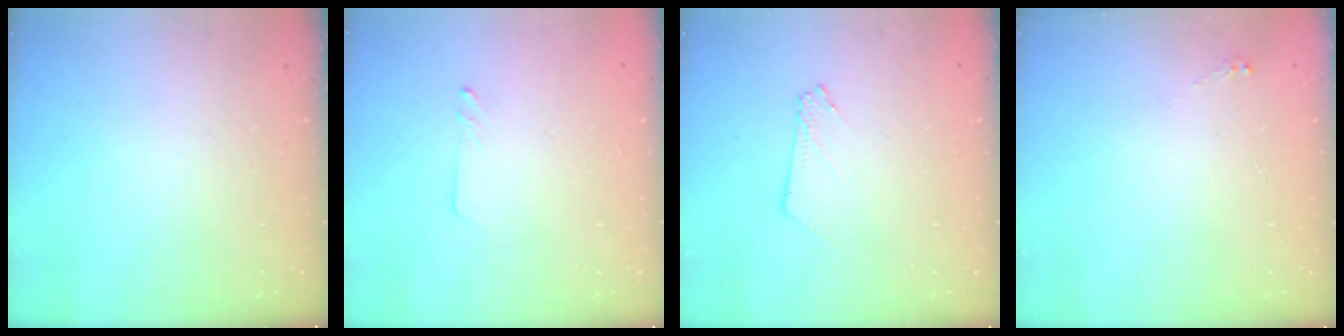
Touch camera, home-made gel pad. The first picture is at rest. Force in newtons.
{"total": 1.8, "press": 1.7, "slide": 0.0}
{"total": 2.5, "press": 2.5, "slide": 0.2}
{"total": 3.1, "press": 3.0, "slide": 0.5}